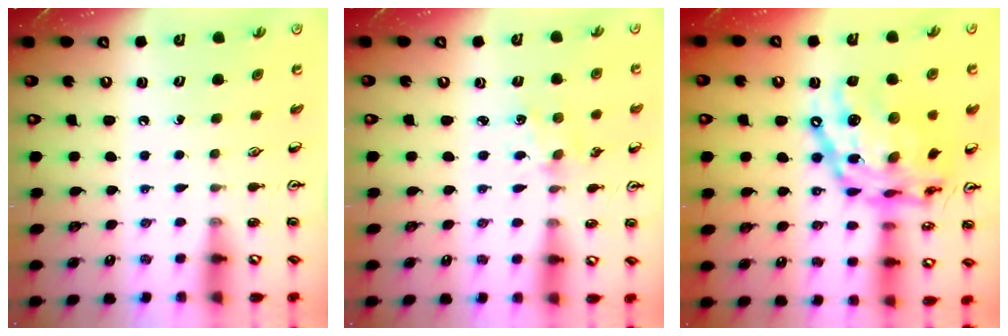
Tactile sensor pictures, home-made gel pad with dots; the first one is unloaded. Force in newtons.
{"total": 1.8, "press": 1.8, "slide": 0.3}
{"total": 23.2, "press": 23.1, "slide": 2.0}